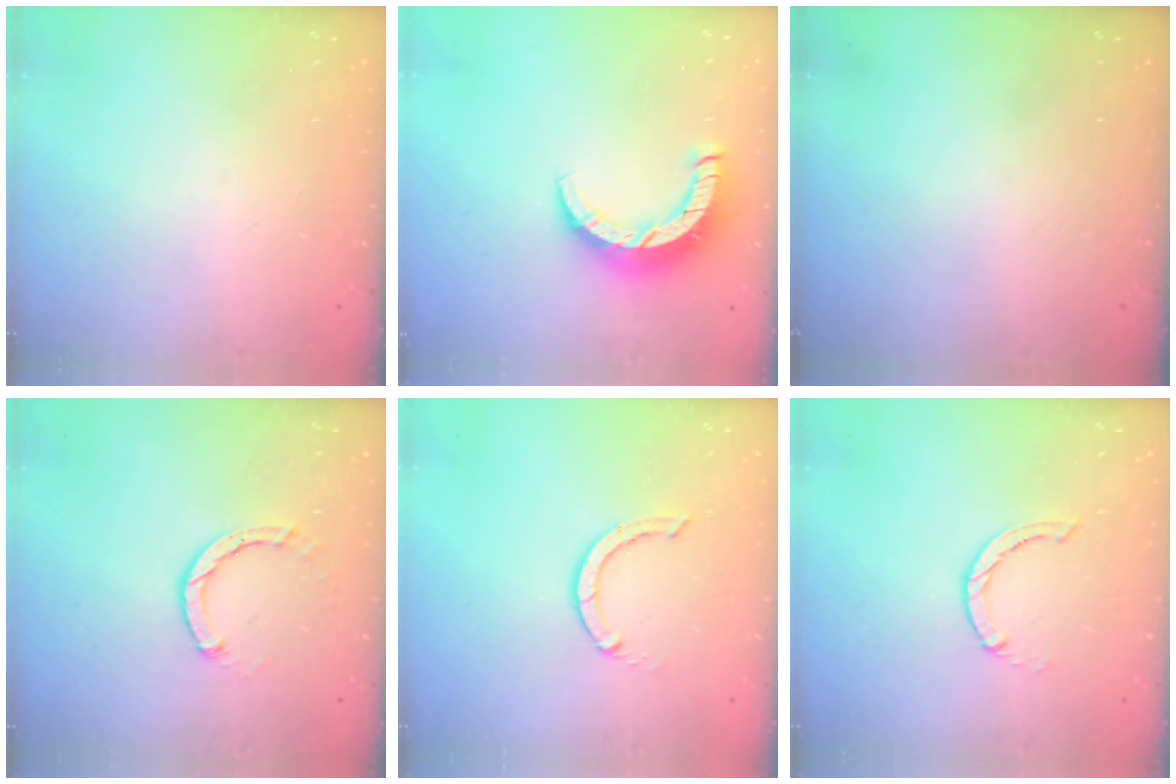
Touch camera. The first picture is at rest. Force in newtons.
{"total": 9.7, "press": 9.7, "slide": 0.2}
{"total": 0.0}
{"total": 3.0, "press": 3.0, "slide": 0.4}
{"total": 4.1, "press": 4.0, "slide": 0.5}
{"total": 0.6, "press": 0.6, "slide": 0.2}